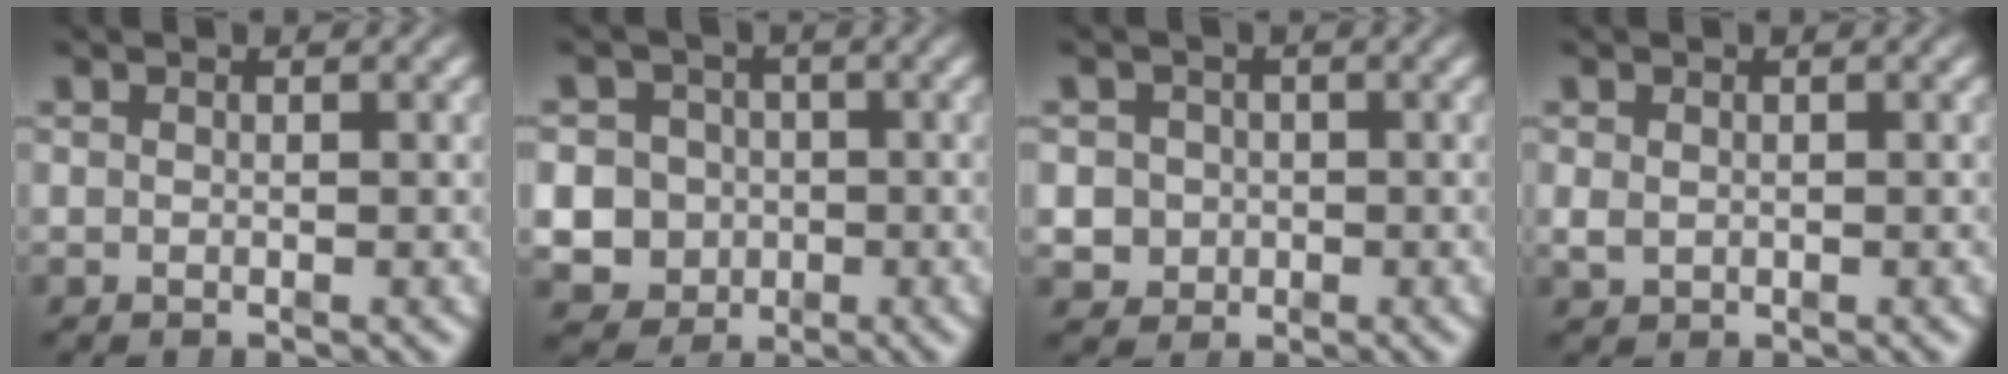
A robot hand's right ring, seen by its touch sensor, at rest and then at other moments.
{"total": 12.4, "force": [-2.3, 11.7, 3.6], "torque": [-0.099, -0.049, -0.040]}
{"total": 5.1, "force": [-0.7, 4.8, 1.5], "torque": [-0.033, -0.012, -0.010]}
{"total": 0.7, "force": [-0.2, 0.6, 0.3], "torque": [-0.014, -0.009, 0.006]}